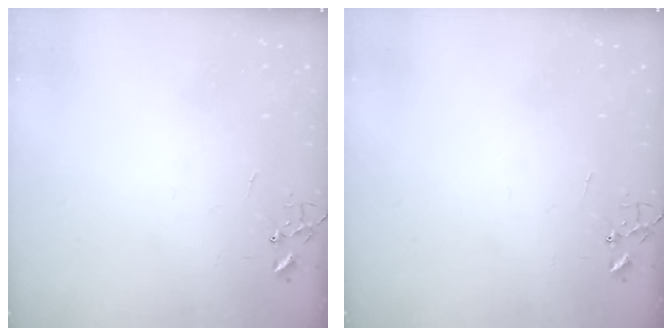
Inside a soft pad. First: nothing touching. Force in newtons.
{"total": 0.0}